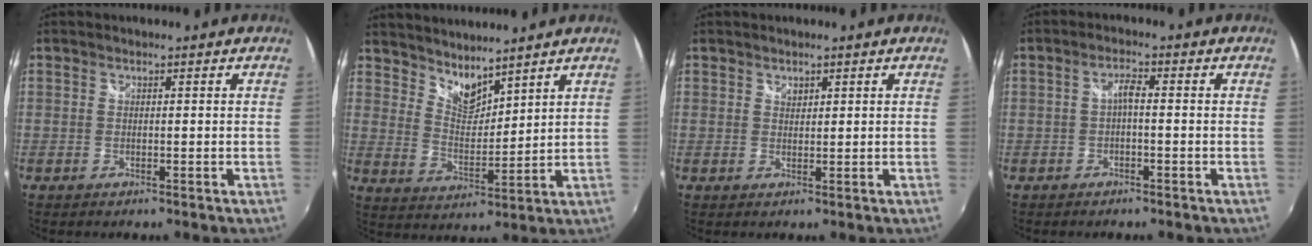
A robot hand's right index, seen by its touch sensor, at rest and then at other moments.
{"total": 7.0, "force": [6.3, 1.9, 2.4], "torque": [-0.033, -0.005, 0.117]}
{"total": 1.1, "force": [0.8, 0.7, 0.2], "torque": [-0.001, 0.001, 0.013]}
{"total": 2.2, "force": [-0.6, 0.5, 2.0], "torque": [-0.041, 0.007, -0.011]}